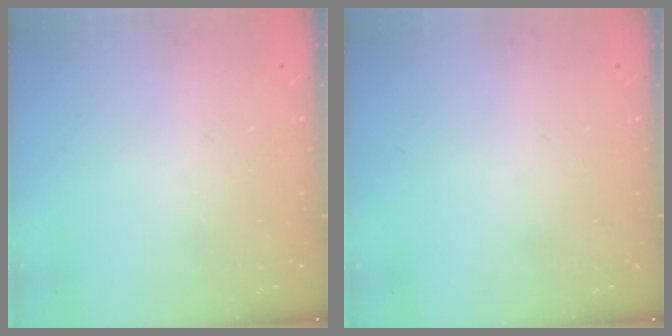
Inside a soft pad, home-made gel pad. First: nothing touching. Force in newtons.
{"total": 0.0}